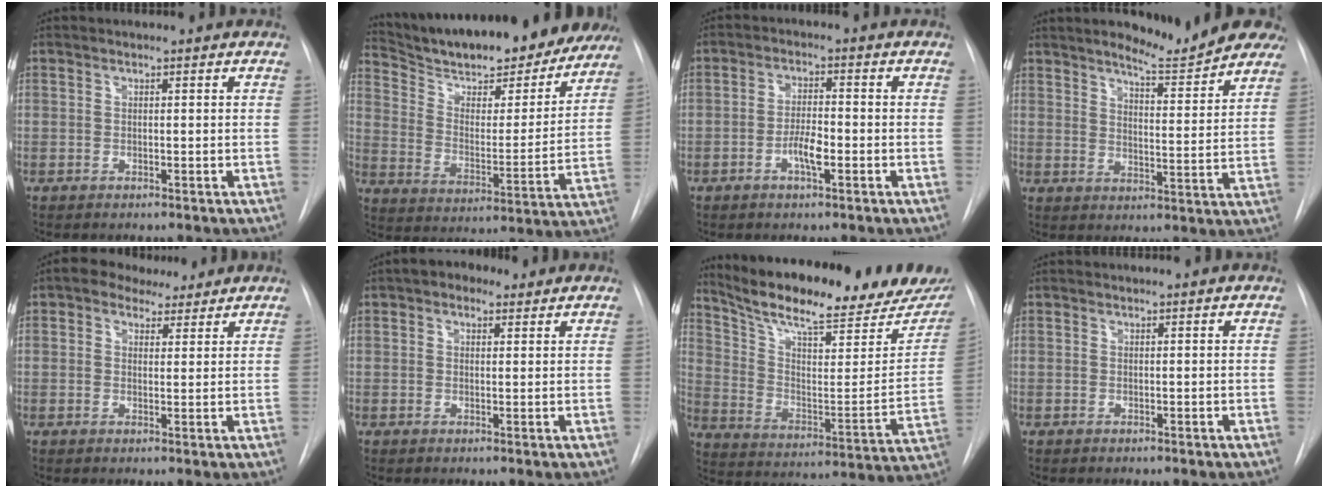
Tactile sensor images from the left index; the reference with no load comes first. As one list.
[{"total": 24.4, "force": [21.9, 5.6, 9.3], "torque": [-0.150, -0.016, 0.310]}, {"total": 4.1, "force": [-1.6, 1.0, 3.6], "torque": [-0.069, 0.003, -0.031]}, {"total": 12.0, "force": [10.8, 1.1, 5.0], "torque": [-0.062, -0.017, 0.137]}, {"total": 5.4, "force": [3.9, 3.0, 2.1], "torque": [-0.033, 0.024, 0.064]}, {"total": 3.7, "force": [2.3, 2.2, 1.9], "torque": [-0.029, 0.019, 0.032]}, {"total": 26.4, "force": [21.9, 4.4, 14.1], "torque": [-0.227, -0.046, 0.308]}, {"total": 0.0}]